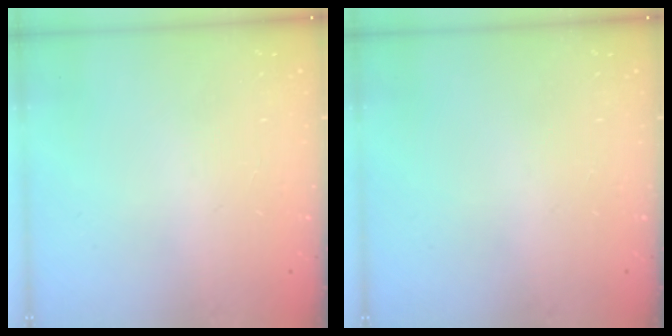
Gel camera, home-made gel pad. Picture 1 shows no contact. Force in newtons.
{"total": 0.0}